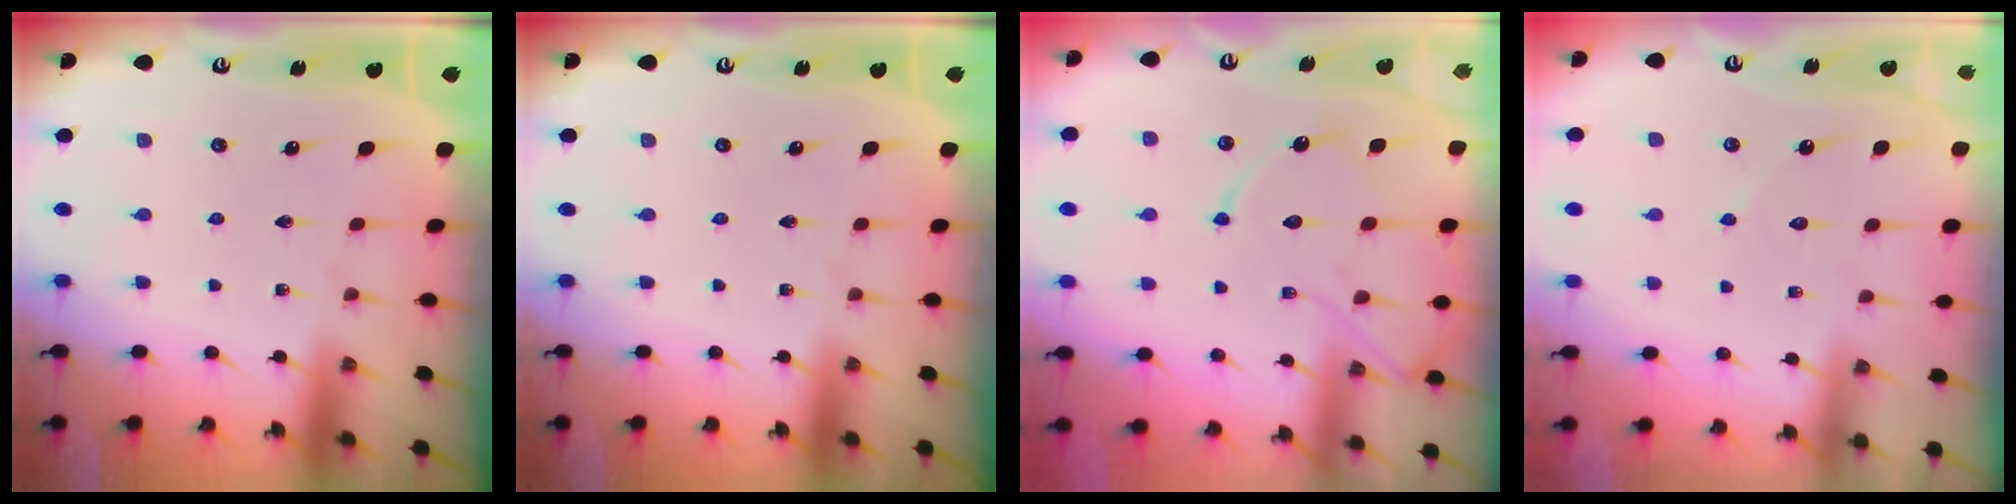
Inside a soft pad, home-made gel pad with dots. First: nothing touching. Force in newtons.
{"total": 0.0}
{"total": 12.7, "press": 12.6, "slide": 1.0}
{"total": 4.8, "press": 4.8, "slide": 0.4}